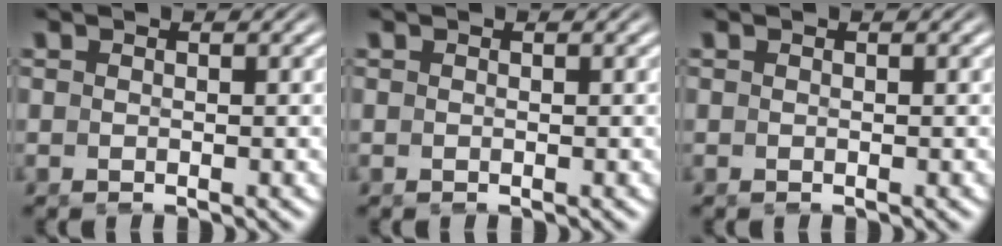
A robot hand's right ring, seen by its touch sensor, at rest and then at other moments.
{"total": 0.0}
{"total": 0.0}